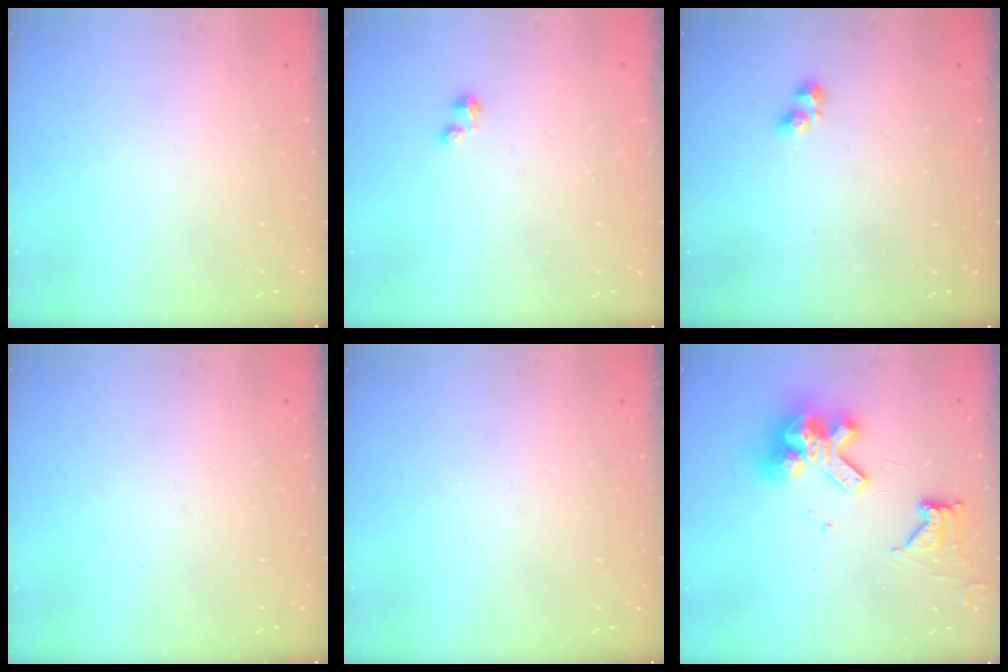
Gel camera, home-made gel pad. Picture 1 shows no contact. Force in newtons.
{"total": 0.0}
{"total": 2.4, "press": 2.3, "slide": 0.4}
{"total": 0.0}
{"total": 0.0}
{"total": 14.7, "press": 14.5, "slide": 1.8}